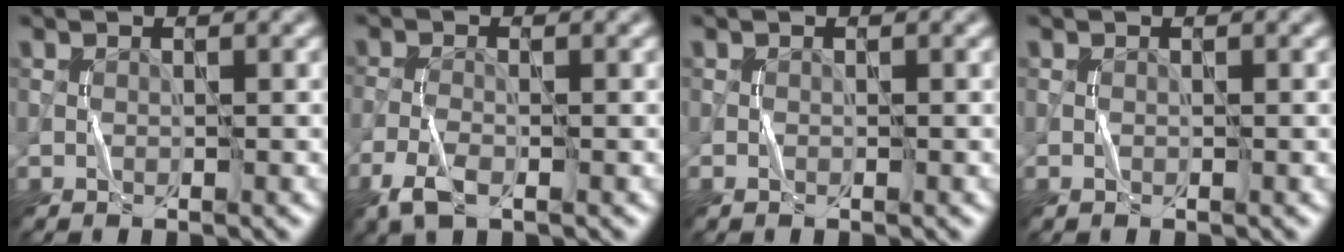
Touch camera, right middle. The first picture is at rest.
{"total": 2.9, "force": [-1.8, 1.0, 2.1], "torque": [-0.054, -0.004, -0.043]}
{"total": 0.0}
{"total": 0.0}